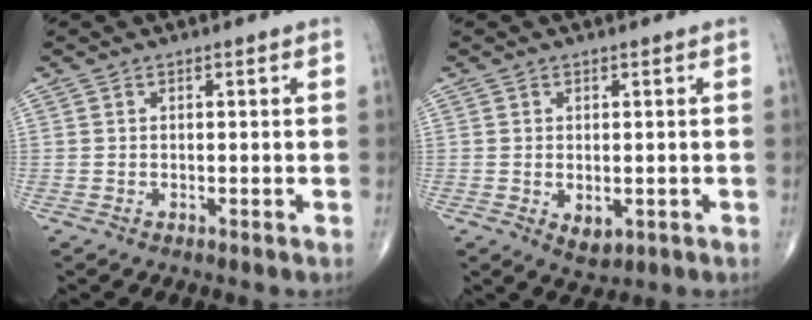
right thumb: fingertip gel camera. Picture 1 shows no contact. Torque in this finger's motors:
{"motor_torque": [-0.29, 0.24, -0.26, -0.19, 0.08]}